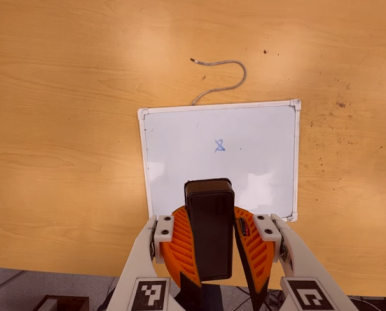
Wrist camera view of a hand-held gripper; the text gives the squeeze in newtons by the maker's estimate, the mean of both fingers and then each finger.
{"total": 11.0, "left": 9.8, "right": 12.2}